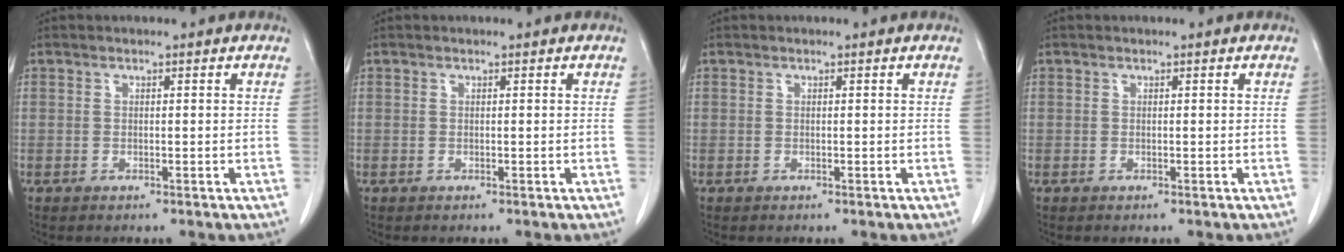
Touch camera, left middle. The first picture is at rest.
{"total": 0.0}
{"total": 0.0}
{"total": 0.0}